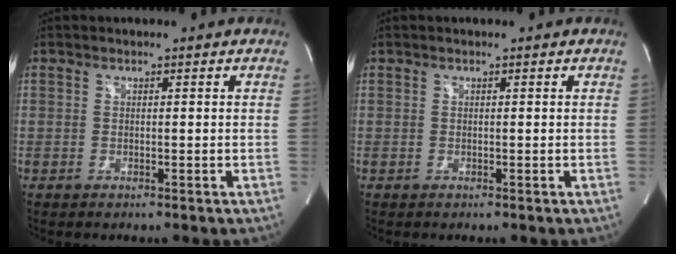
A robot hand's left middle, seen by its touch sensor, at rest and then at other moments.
{"total": 0.0}